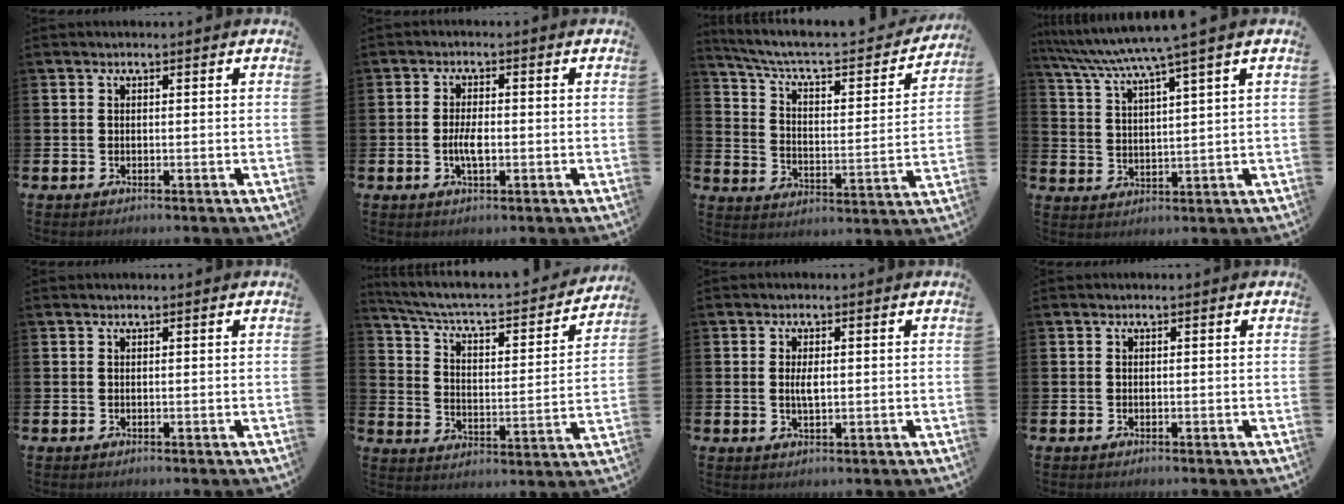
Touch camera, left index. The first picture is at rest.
{"total": 3.2, "force": [-0.6, 1.2, 2.9], "torque": [-0.045, -0.001, -0.014]}
{"total": 7.5, "force": [6.3, 2.0, 3.5], "torque": [-0.094, -0.046, 0.101]}
{"total": 6.0, "force": [5.1, -0.6, 3.1], "torque": [-0.083, -0.027, 0.085]}
{"total": 0.0}
{"total": 6.3, "force": [5.4, 1.5, 2.8], "torque": [-0.086, -0.043, 0.083]}
{"total": 2.2, "force": [0.1, 0.8, 2.0], "torque": [-0.031, -0.001, -0.002]}
{"total": 0.0}